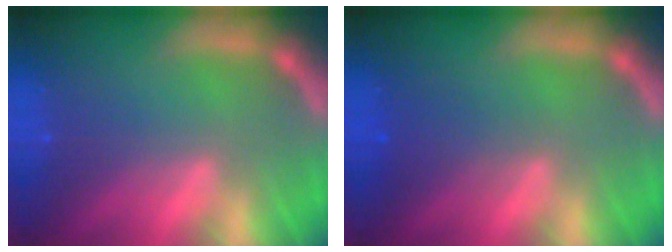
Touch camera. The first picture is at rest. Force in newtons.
{"total": 2.0}